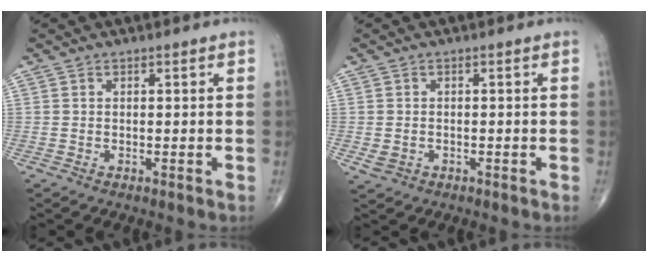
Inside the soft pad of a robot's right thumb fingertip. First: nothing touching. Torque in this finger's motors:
{"motor_torque": [-0.34, 0.15, -0.09, -0.12, 0.07]}